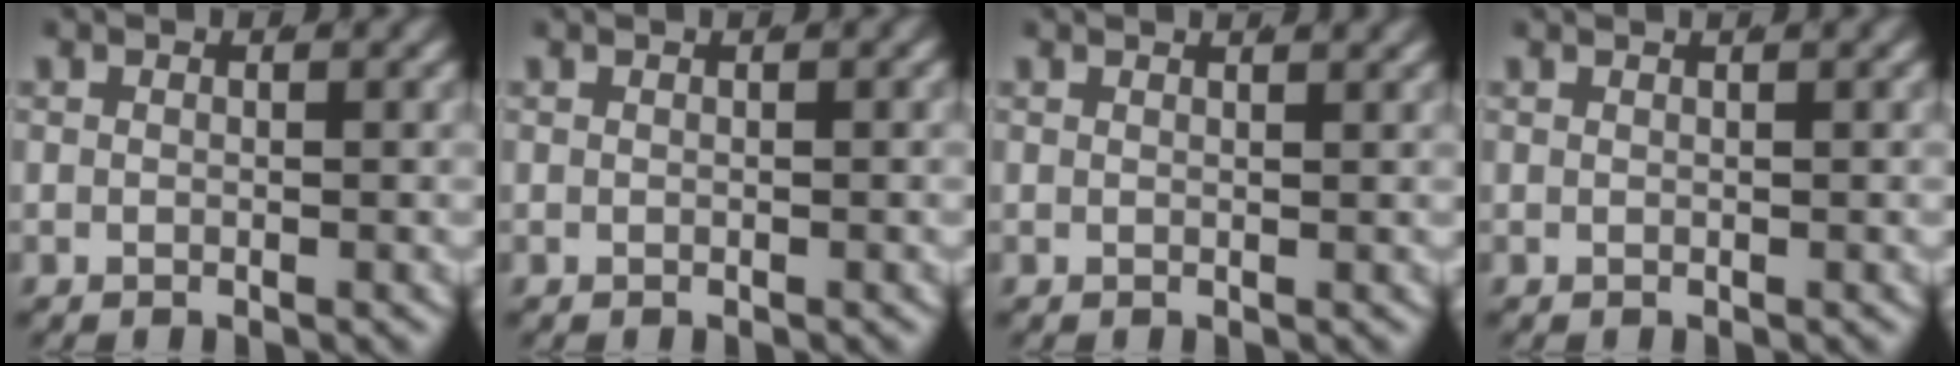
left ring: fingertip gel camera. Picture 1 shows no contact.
{"total": 0.0}
{"total": 1.4, "force": [1.2, -0.4, 0.5], "torque": [0.001, 0.002, 0.017]}
{"total": 0.8, "force": [0.5, -0.4, 0.4], "torque": [0.005, 0.006, 0.008]}